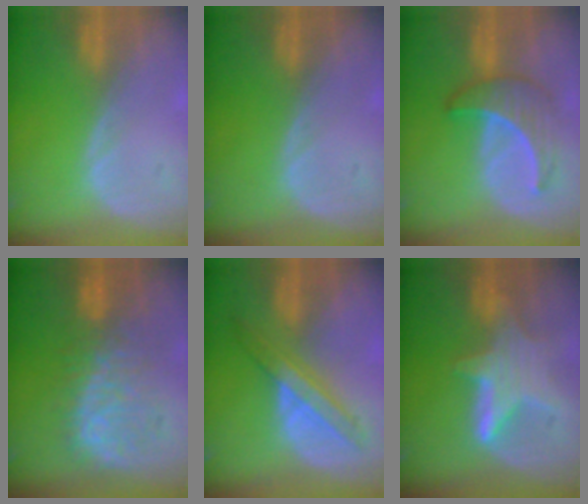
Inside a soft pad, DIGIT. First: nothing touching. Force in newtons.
{"total": 0.0}
{"total": 6.7, "press": 6.1, "slide": 2.7}
{"total": 9.4, "press": 8.9, "slide": 3.0}
{"total": 6.5, "press": 6.3, "slide": 1.6}
{"total": 6.8, "press": 6.6, "slide": 1.5}